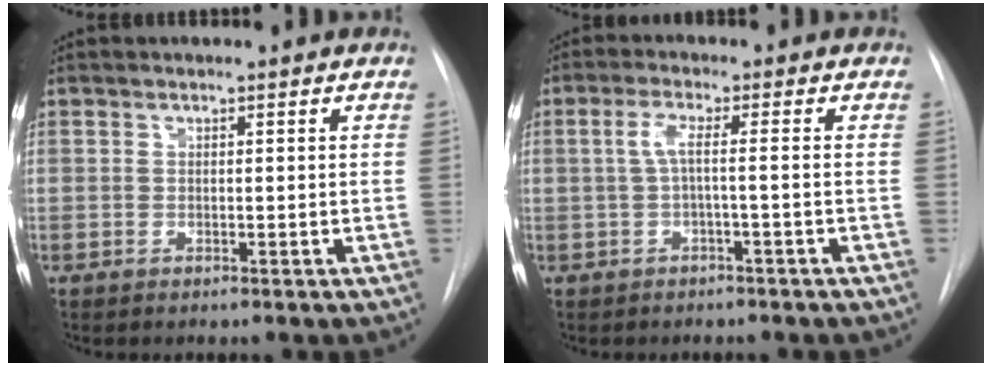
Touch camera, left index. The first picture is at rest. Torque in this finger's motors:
{"motor_torque": [-0.07, 0.09, 0.22, 0.06]}